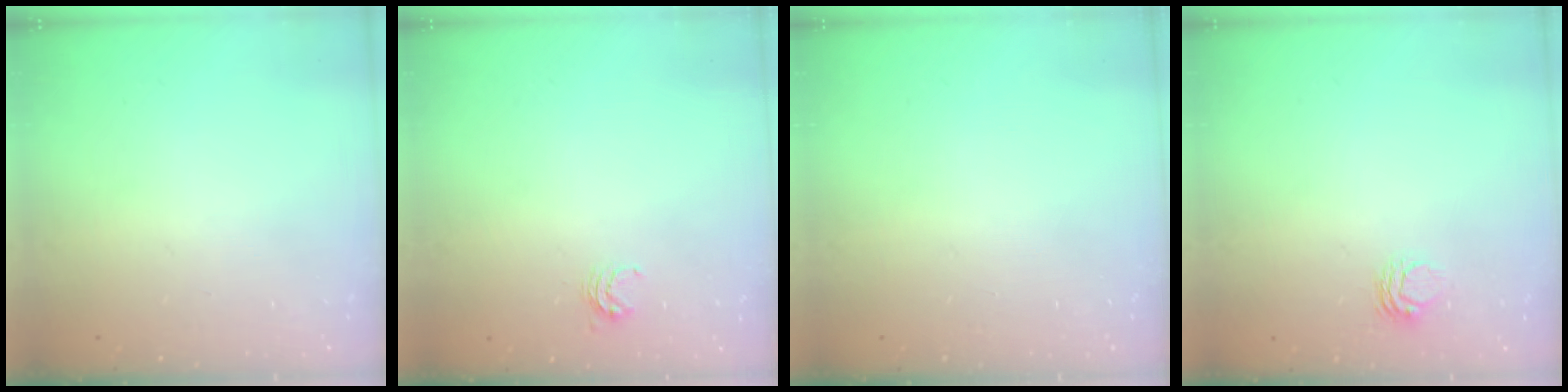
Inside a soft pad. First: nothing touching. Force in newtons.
{"total": 3.5, "press": 3.5, "slide": 0.4}
{"total": 0.0}
{"total": 4.2, "press": 4.2, "slide": 0.4}